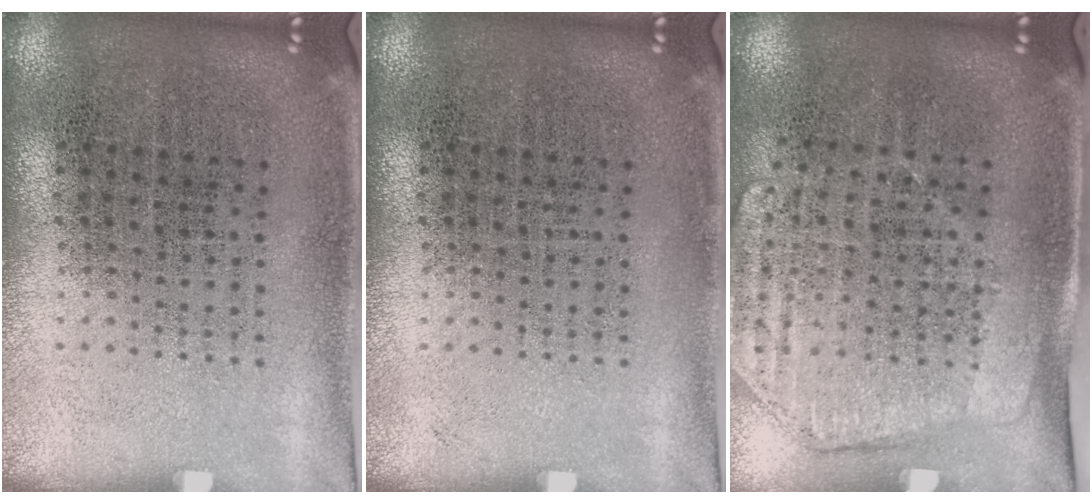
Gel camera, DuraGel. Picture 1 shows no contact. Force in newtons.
{"total": 0.0}
{"total": 1.7, "press": 1.4, "slide": 0.9}